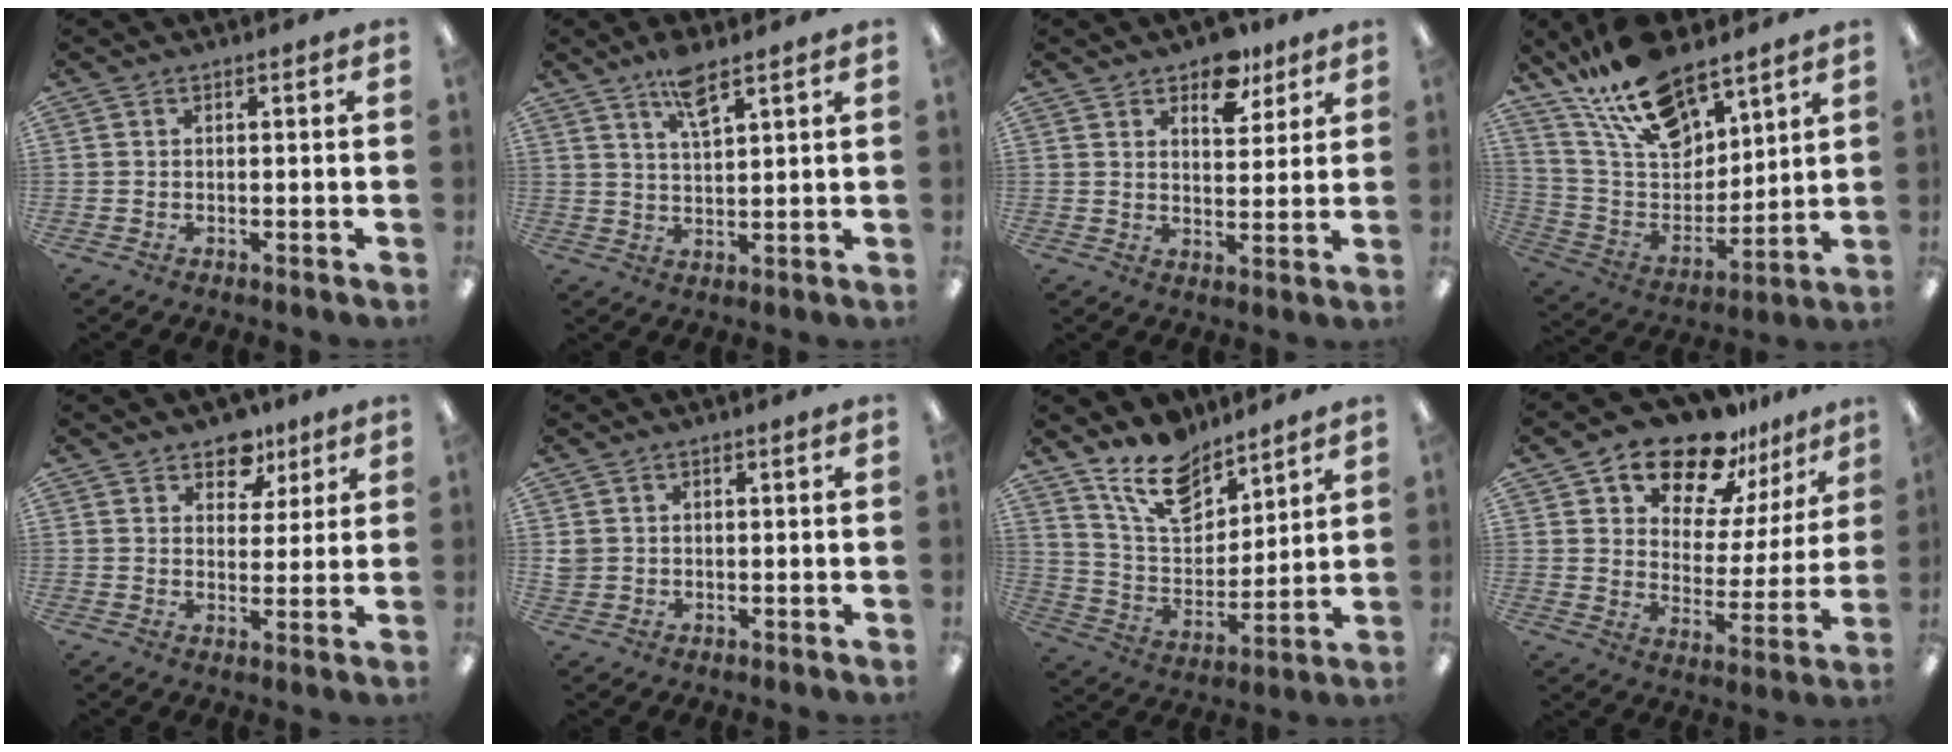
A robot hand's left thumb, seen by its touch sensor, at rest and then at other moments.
{"total": 6.2, "force": [4.6, 1.4, 4.0], "torque": [-0.075, -0.016, 0.076]}
{"total": 8.7, "force": [6.1, 4.6, 4.2], "torque": [-0.036, -0.033, 0.101]}
{"total": 19.8, "force": [14.8, 8.8, 9.9], "torque": [-0.190, -0.079, 0.266]}
{"total": 7.9, "force": [5.5, 5.1, 2.6], "torque": [-0.025, -0.029, 0.096]}
{"total": 1.9, "force": [0.4, 1.8, 0.3], "torque": [-0.009, 0.003, 0.007]}
{"total": 14.8, "force": [11.5, 7.1, 6.0], "torque": [-0.112, -0.069, 0.214]}
{"total": 16.8, "force": [13.9, 7.7, 5.6], "torque": [-0.095, -0.107, 0.246]}